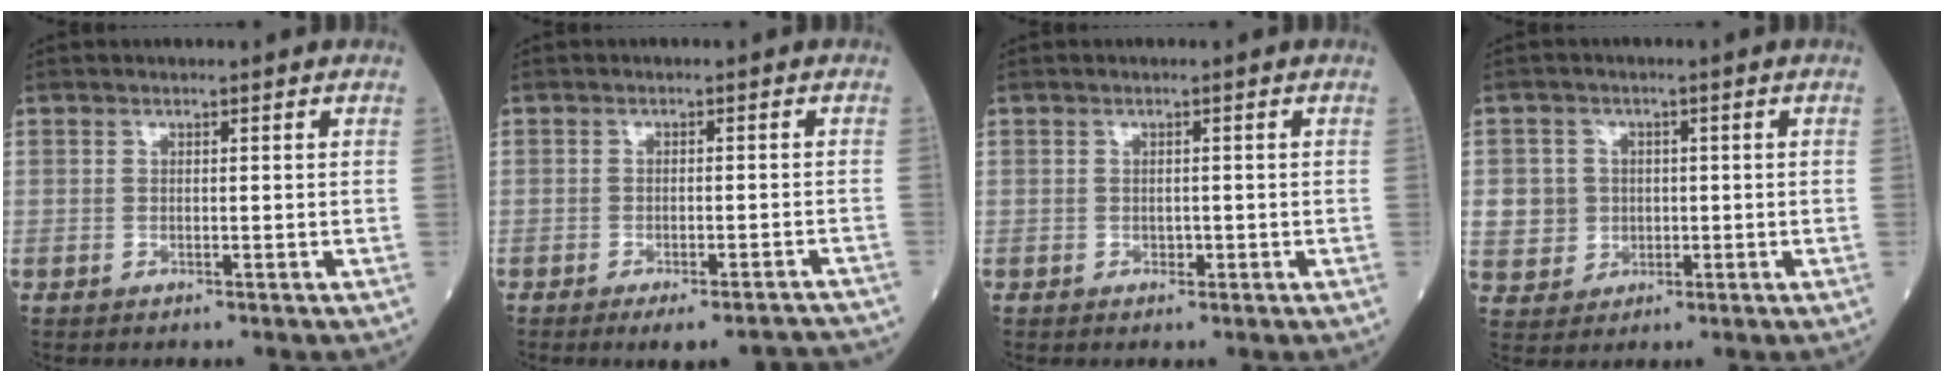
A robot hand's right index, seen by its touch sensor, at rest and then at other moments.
{"total": 8.7, "force": [-7.9, 1.5, 3.3], "torque": [-0.025, 0.008, -0.095]}
{"total": 0.5, "force": [-0.3, 0.2, 0.4], "torque": [-0.007, 0.001, -0.004]}
{"total": 4.7, "force": [0.1, 4.7, 0.8], "torque": [-0.013, 0.012, 0.008]}